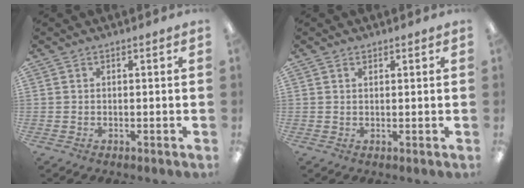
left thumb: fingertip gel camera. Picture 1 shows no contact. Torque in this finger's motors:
{"motor_torque": [0.21, -0.27, -0.08, -0.10, -0.03]}